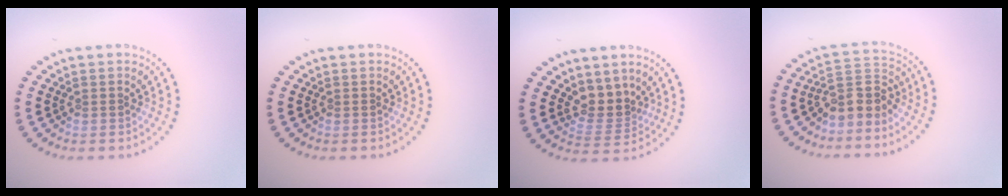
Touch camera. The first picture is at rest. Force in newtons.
{"total": 0.0}
{"total": 2.8, "press": 2.0, "slide": 2.0}
{"total": 3.2, "press": 2.6, "slide": 2.0}